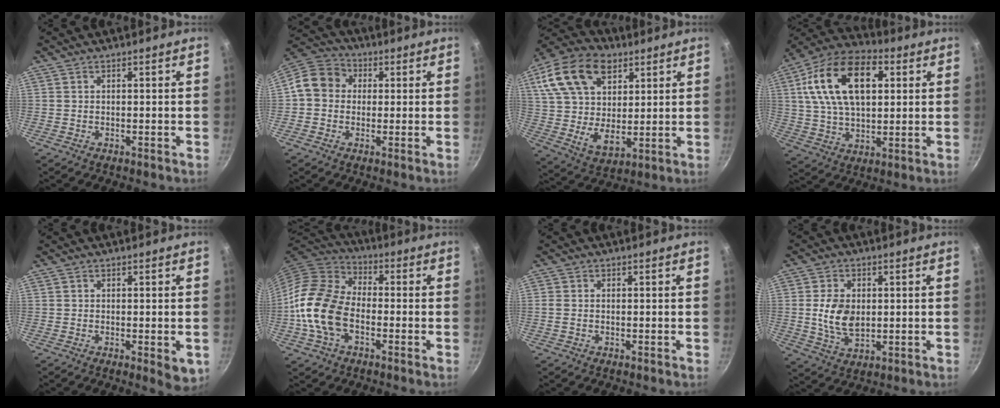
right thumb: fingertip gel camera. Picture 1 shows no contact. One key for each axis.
{"total": 9.5, "fx": 0.7, "fy": 8.2, "fz": 4.6, "tx": -0.057, "ty": 0.025, "tz": -0.011}
{"total": 21.0, "fx": 9.1, "fy": 13.6, "fz": 13.1, "tx": -0.216, "ty": -0.013, "tz": 0.161}
{"total": 20.3, "fx": 5.4, "fy": 12.0, "fz": 15.5, "tx": -0.259, "ty": 0.008, "tz": 0.082}
{"total": 3.9, "fx": -0.7, "fy": 1.7, "fz": 3.5, "tx": -0.040, "ty": -0.006, "tz": -0.009}
{"total": 15.3, "fx": -3.3, "fy": 10.0, "fz": 11.2, "tx": -0.193, "ty": 0.028, "tz": -0.083}
{"total": 1.3, "fx": 0.0, "fy": 0.9, "fz": 1.0, "tx": -0.021, "ty": 0.002, "tz": -0.004}
{"total": 8.3, "fx": 0.6, "fy": 5.4, "fz": 6.2, "tx": -0.110, "ty": -0.011, "tz": 0.014}